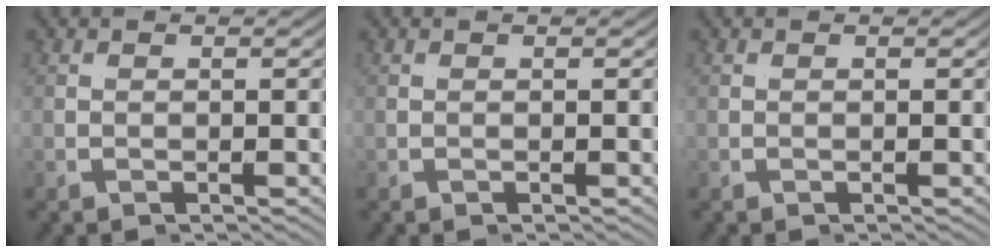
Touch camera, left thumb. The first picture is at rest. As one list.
[{"total": 0.0}, {"total": 0.0}]